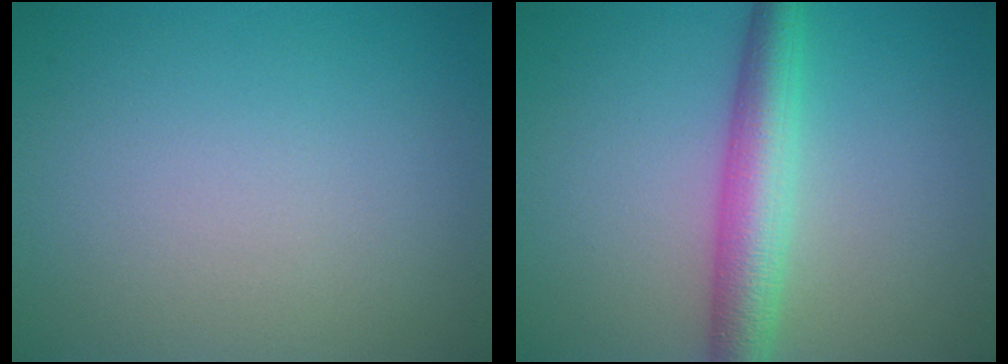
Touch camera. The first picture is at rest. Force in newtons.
{"total": 5.0, "press": 5.0, "slide": 0.1}